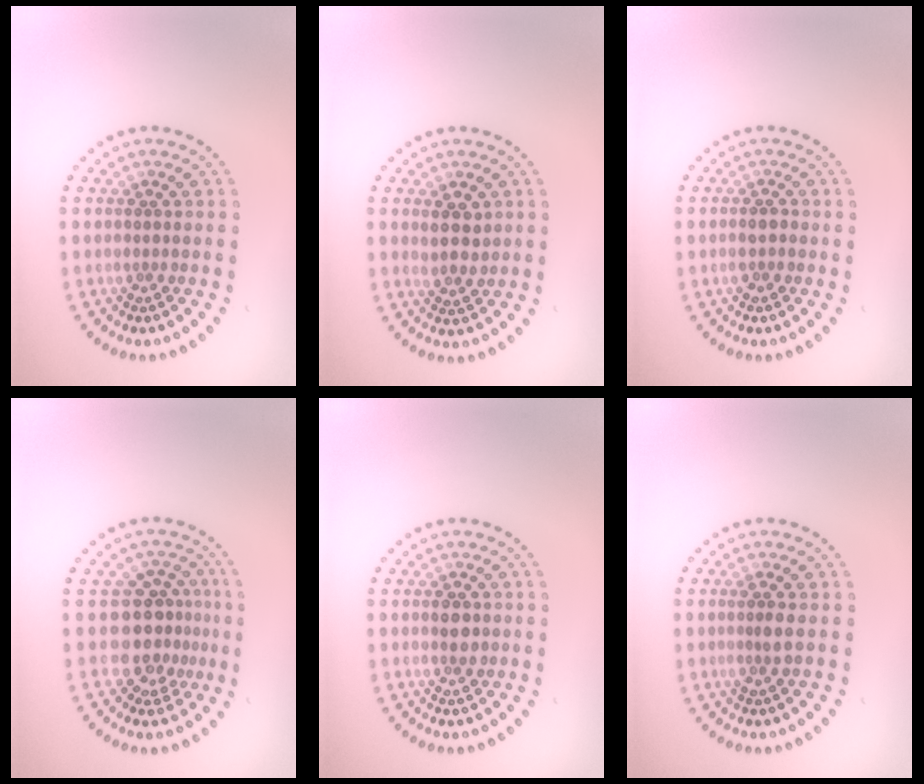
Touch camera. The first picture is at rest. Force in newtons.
{"total": 2.6, "press": 2.5, "slide": 0.8}
{"total": 1.5, "press": 1.3, "slide": 0.6}
{"total": 3.9, "press": 3.2, "slide": 2.2}
{"total": 1.6, "press": 1.6, "slide": 0.1}
{"total": 1.5, "press": 1.3, "slide": 0.8}